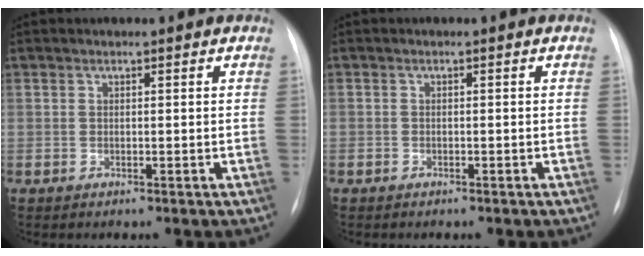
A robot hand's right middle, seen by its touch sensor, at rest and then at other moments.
{"total": 0.8, "force": [-0.6, 0.5, 0.1], "torque": [-0.005, 0.003, -0.008]}